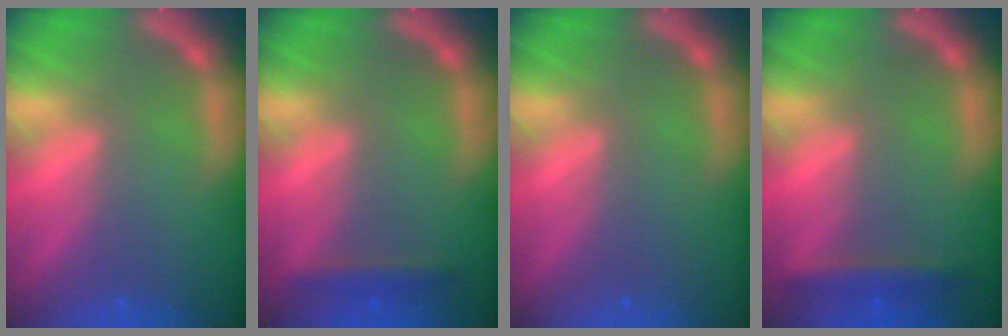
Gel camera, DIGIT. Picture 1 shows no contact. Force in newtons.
{"total": 1.9}
{"total": 0.0}
{"total": 2.4}